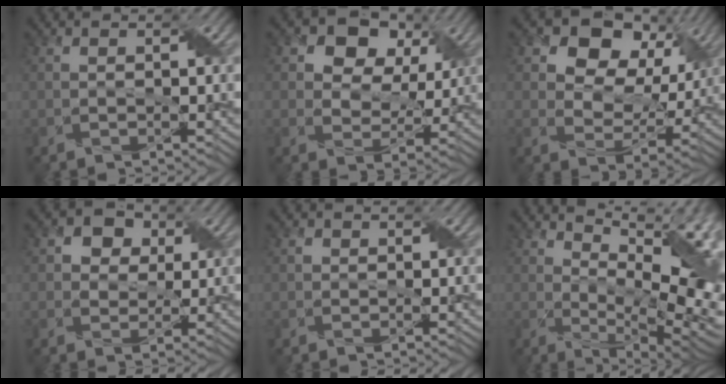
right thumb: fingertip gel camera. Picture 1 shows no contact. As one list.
[{"total": 9.3, "force": [4.6, 6.6, 4.6], "torque": [-0.093, 0.013, 0.064]}, {"total": 12.0, "force": [5.8, 8.2, 6.5], "torque": [-0.118, 0.024, 0.079]}, {"total": 4.3, "force": [1.5, 3.6, 1.7], "torque": [-0.034, 0.003, 0.014]}, {"total": 0.7, "force": [0.0, 0.7, -0.1], "torque": [0.001, -0.002, 0.000]}, {"total": 17.2, "force": [4.5, 6.5, 15.3], "torque": [-0.205, 0.020, 0.083]}]